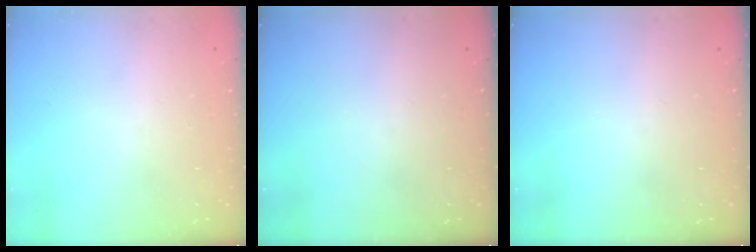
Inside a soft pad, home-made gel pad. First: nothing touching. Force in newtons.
{"total": 0.0}
{"total": 0.0}